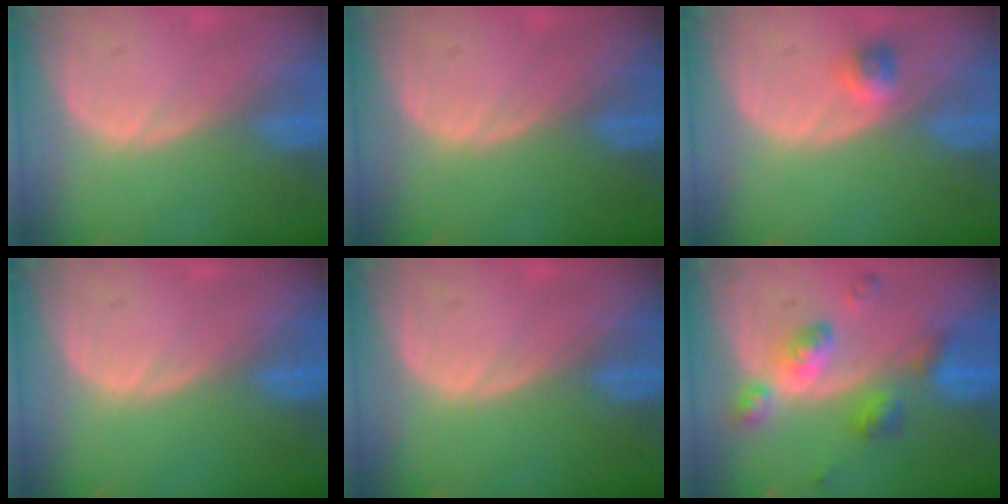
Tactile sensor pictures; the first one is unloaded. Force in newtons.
{"total": 0.0}
{"total": 2.4, "press": 2.0, "slide": 1.2}
{"total": 0.0}
{"total": 0.0}
{"total": 7.0, "press": 7.0, "slide": 0.5}